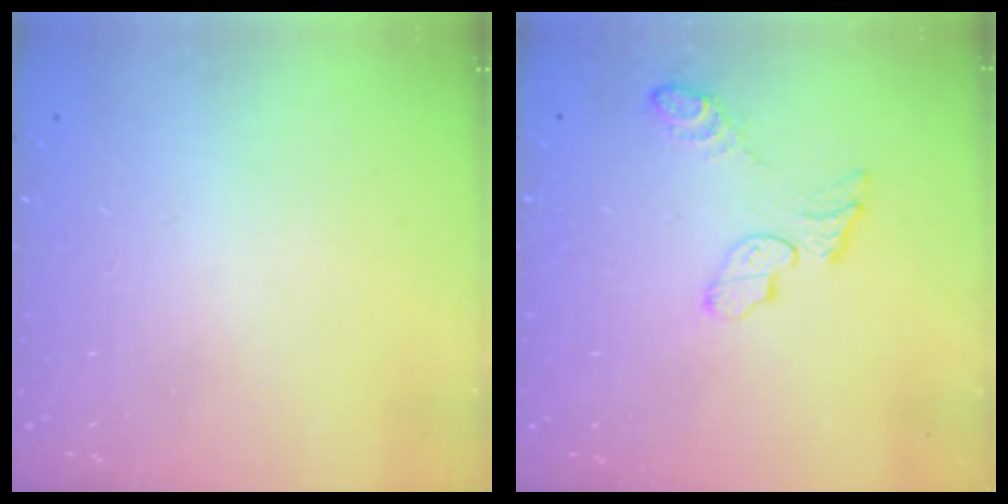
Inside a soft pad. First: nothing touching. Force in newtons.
{"total": 7.5, "press": 7.5, "slide": 0.3}